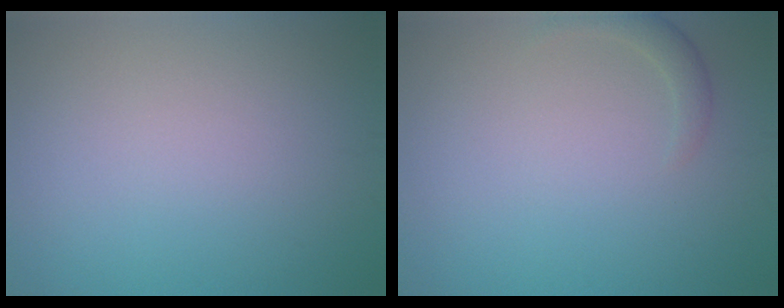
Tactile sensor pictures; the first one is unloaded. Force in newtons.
{"total": 1.4, "press": 1.4, "slide": 0.1}